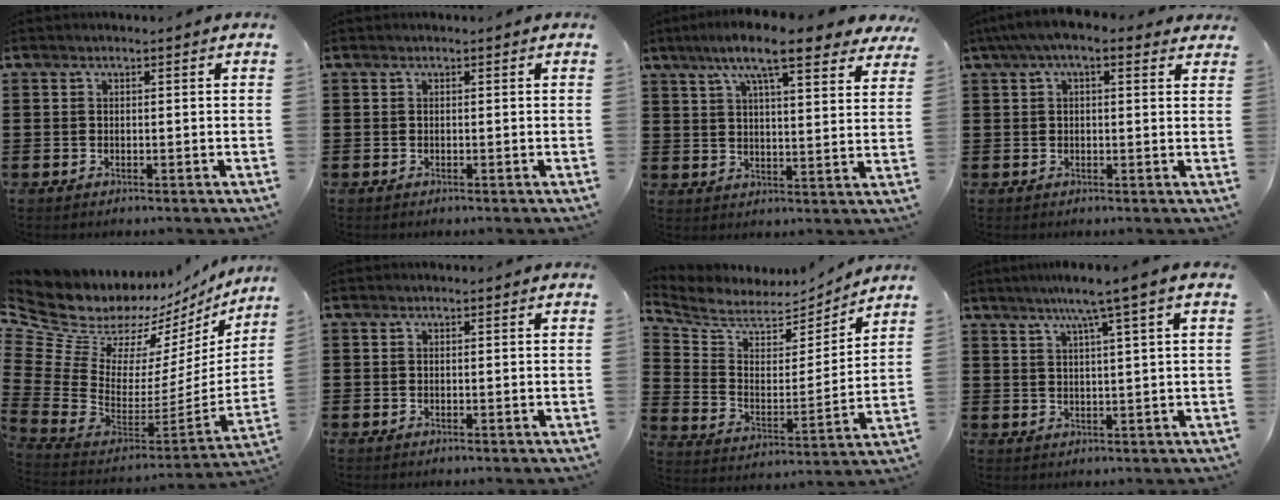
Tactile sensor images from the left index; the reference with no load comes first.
{"total": 0.0}
{"total": 10.1, "force": [7.6, 1.5, 6.4], "torque": [-0.132, -0.018, 0.128]}
{"total": 4.2, "force": [2.3, 1.4, 3.2], "torque": [-0.067, 0.006, 0.039]}
{"total": 8.7, "force": [6.8, 4.8, 2.8], "torque": [-0.122, -0.075, 0.114]}
{"total": 0.0}
{"total": 6.3, "force": [5.8, 2.1, 1.2], "torque": [-0.062, -0.045, 0.100]}
{"total": 5.1, "force": [2.8, -0.7, 4.1], "torque": [-0.085, 0.000, 0.045]}